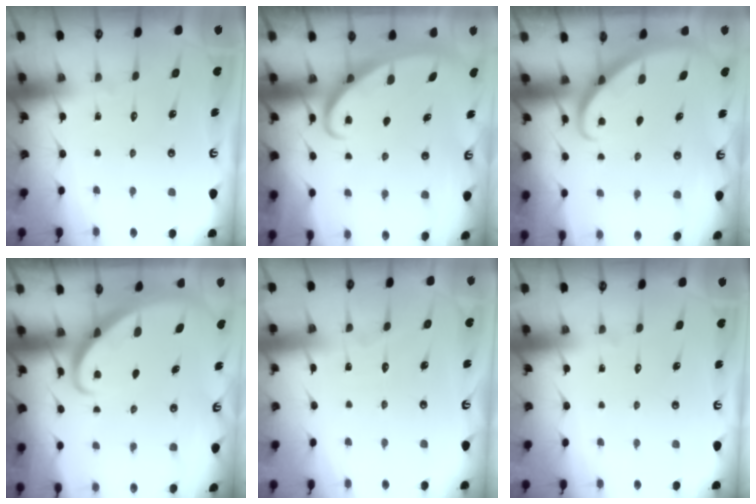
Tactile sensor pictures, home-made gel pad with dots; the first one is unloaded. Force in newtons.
{"total": 2.5, "press": 2.5, "slide": 0.4}
{"total": 2.8, "press": 2.8, "slide": 0.2}
{"total": 2.8, "press": 2.8, "slide": 0.4}
{"total": 3.2, "press": 3.2, "slide": 0.3}
{"total": 0.0}